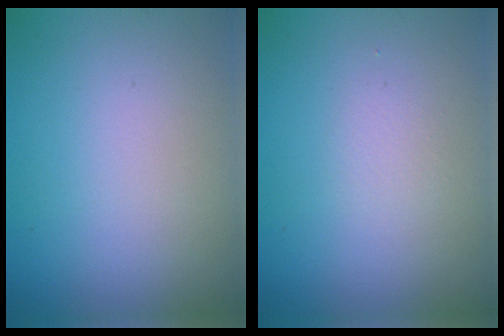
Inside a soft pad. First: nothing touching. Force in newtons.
{"total": 0.7, "press": 0.7, "slide": 0.0}